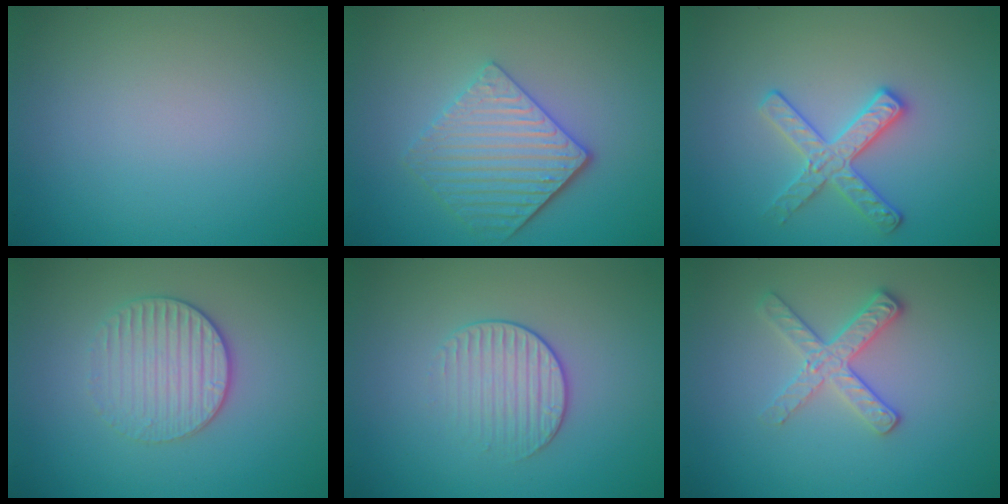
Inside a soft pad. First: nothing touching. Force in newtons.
{"total": 4.5, "press": 3.7, "slide": 2.5}
{"total": 2.8, "press": 2.8, "slide": 0.3}
{"total": 3.1, "press": 2.8, "slide": 1.2}
{"total": 2.0, "press": 1.4, "slide": 1.4}
{"total": 2.6, "press": 2.4, "slide": 0.9}